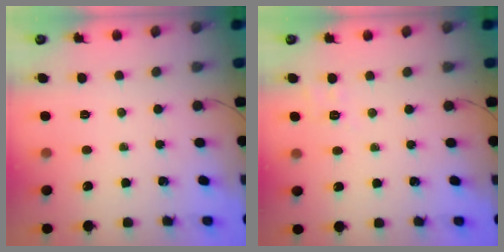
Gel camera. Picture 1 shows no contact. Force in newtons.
{"total": 2.9, "press": 2.3, "slide": 1.9}